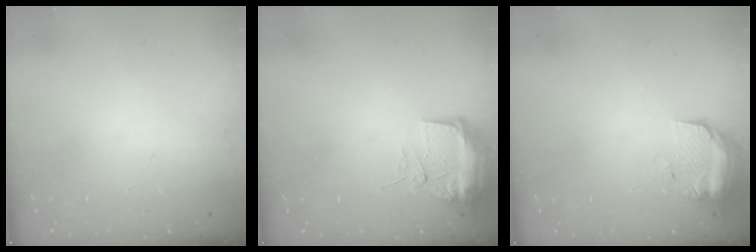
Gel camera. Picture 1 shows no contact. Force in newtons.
{"total": 9.8, "press": 9.7, "slide": 1.2}
{"total": 9.7, "press": 9.6, "slide": 0.9}